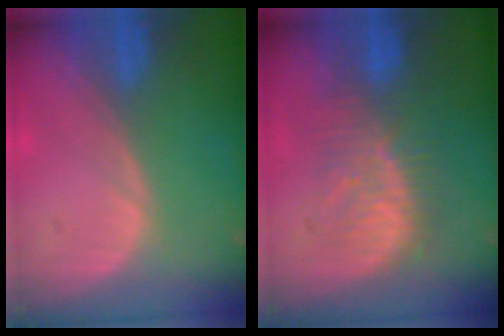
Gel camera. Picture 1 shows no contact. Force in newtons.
{"total": 8.2, "press": 8.0, "slide": 1.6}